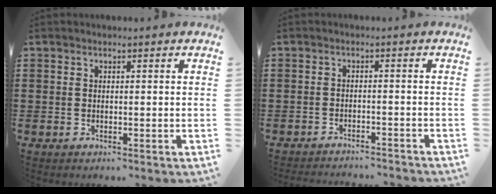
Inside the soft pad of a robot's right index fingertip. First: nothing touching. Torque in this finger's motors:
{"motor_torque": [0.28, 0.27, -0.06, 0.03]}